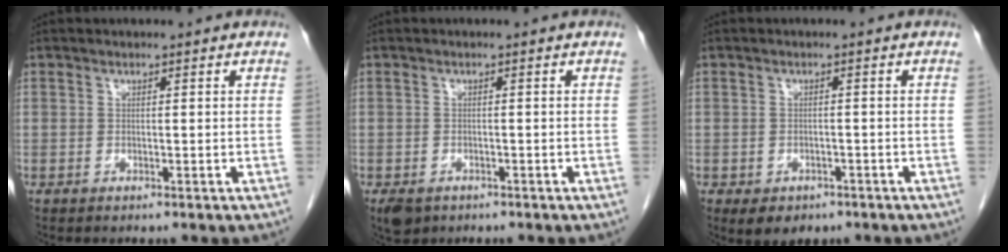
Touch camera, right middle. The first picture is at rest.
{"total": 3.3, "force": [-2.1, 2.2, 1.3], "torque": [-0.023, -0.003, -0.030]}
{"total": 4.6, "force": [-3.0, 2.9, 1.8], "torque": [-0.019, 0.000, -0.035]}